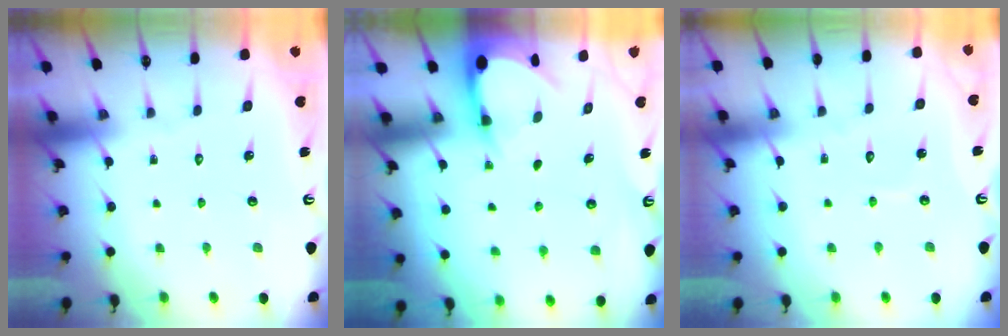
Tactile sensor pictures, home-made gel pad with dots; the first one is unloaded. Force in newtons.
{"total": 3.7, "press": 3.7, "slide": 0.2}
{"total": 3.4, "press": 3.4, "slide": 0.3}